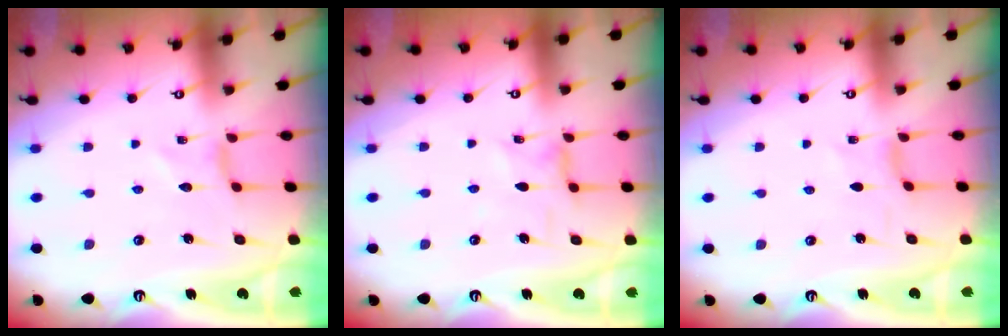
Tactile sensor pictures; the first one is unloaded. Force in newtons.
{"total": 1.3, "press": 1.3, "slide": 0.2}
{"total": 2.0, "press": 2.0, "slide": 0.3}